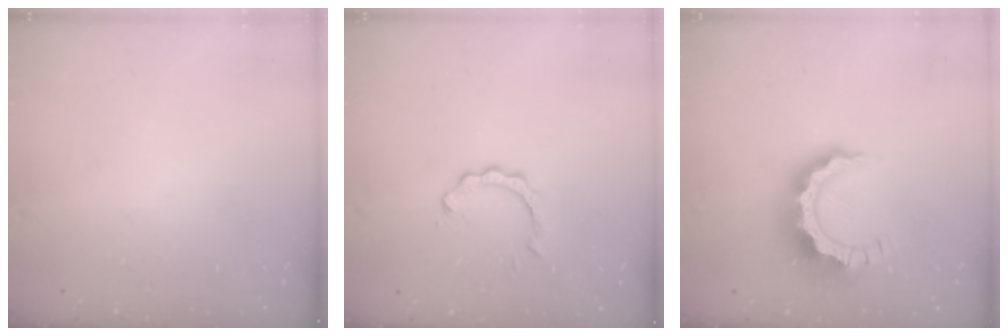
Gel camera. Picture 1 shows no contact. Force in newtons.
{"total": 2.7, "press": 2.6, "slide": 0.3}
{"total": 11.8, "press": 11.8, "slide": 0.9}